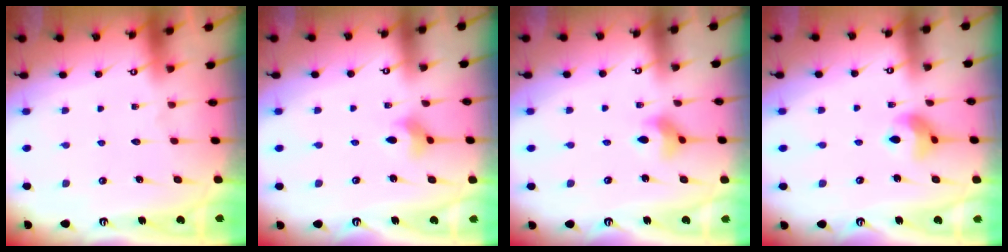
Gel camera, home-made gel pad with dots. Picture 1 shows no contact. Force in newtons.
{"total": 3.0, "press": 3.0, "slide": 0.5}
{"total": 4.5, "press": 4.5, "slide": 0.7}
{"total": 8.5, "press": 8.5, "slide": 0.5}